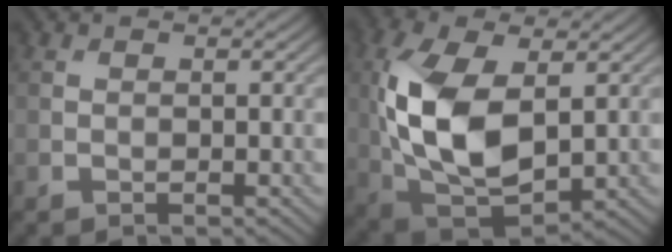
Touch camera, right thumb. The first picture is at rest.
{"total": 13.7, "force": [0.9, 7.6, 11.4], "torque": [-0.264, -0.004, 0.022]}